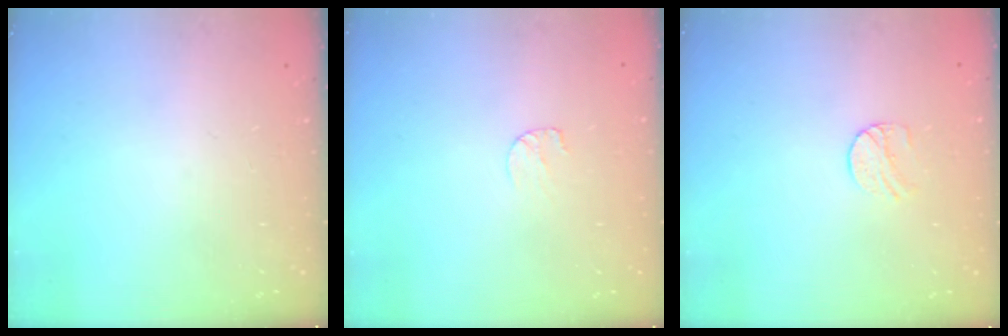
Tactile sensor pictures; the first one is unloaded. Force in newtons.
{"total": 3.5, "press": 3.4, "slide": 0.4}
{"total": 7.2, "press": 7.2, "slide": 0.7}